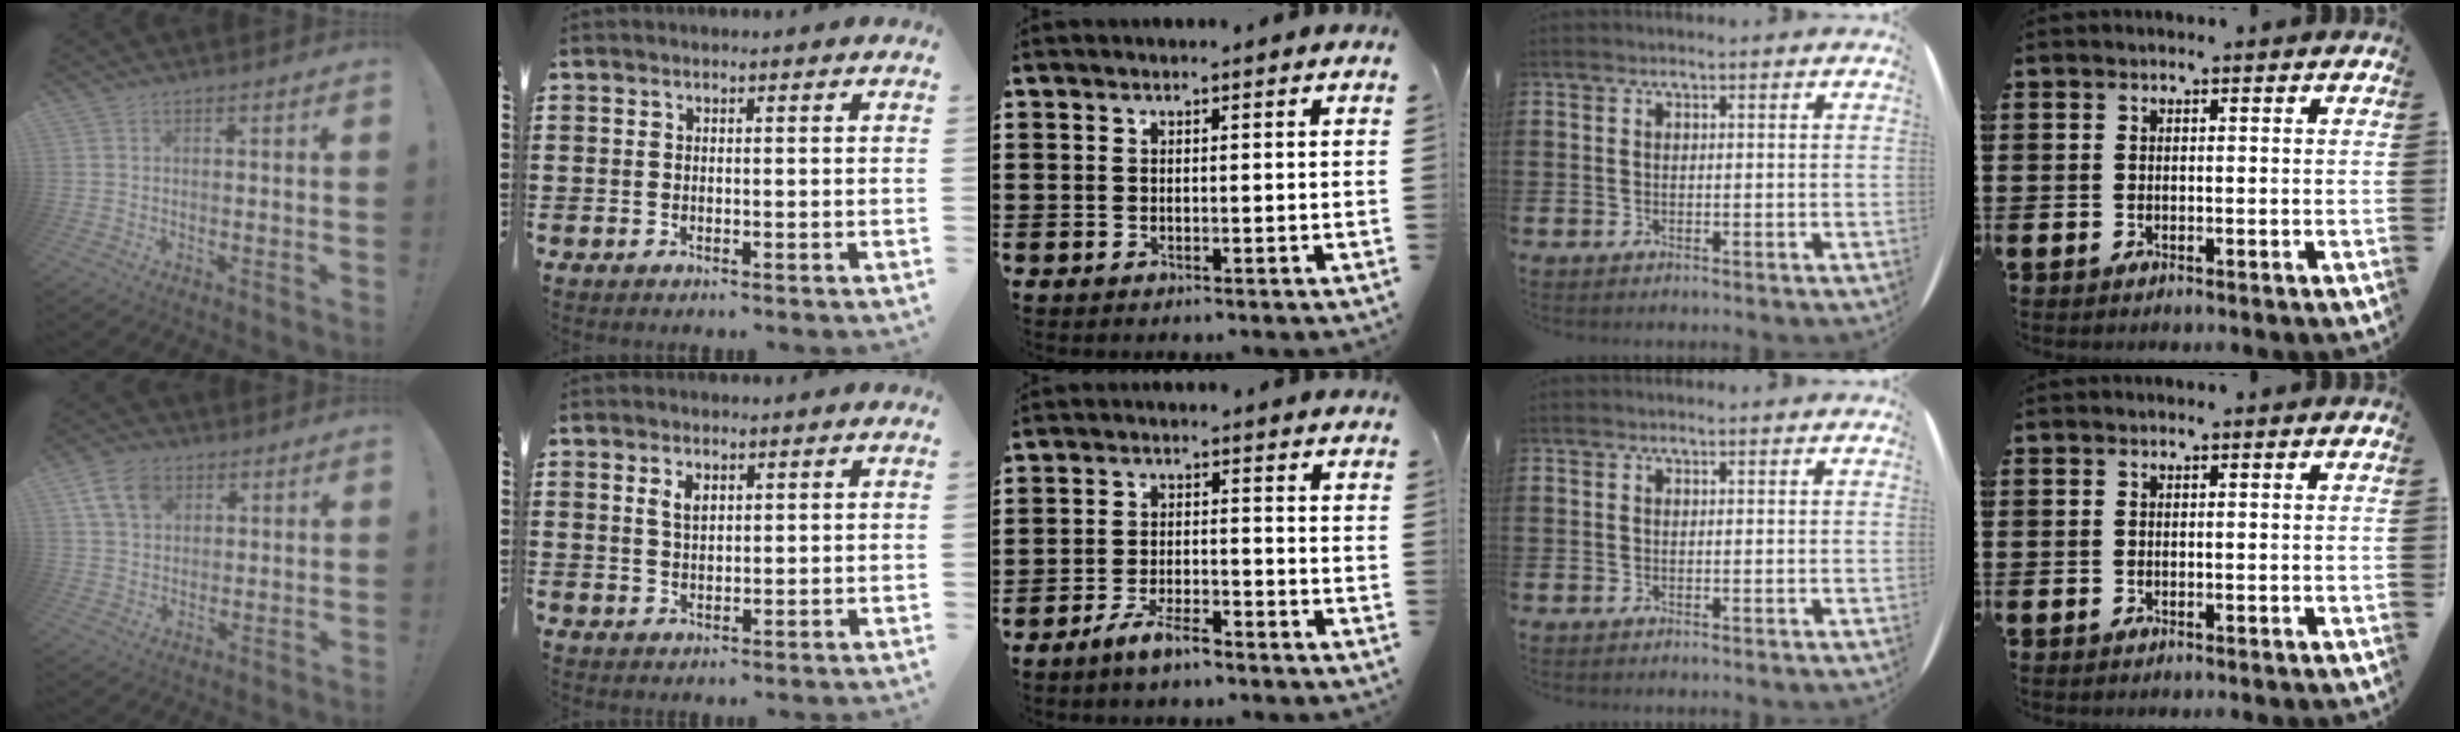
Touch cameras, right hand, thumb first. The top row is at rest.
{"thumb": {"total": 9.4, "force": [4.5, 6.6, 4.9], "torque": [-0.077, -0.010, 0.089]}, "index": {"total": 2.3, "force": [1.2, 1.3, 1.6], "torque": [-0.036, 0.003, 0.021]}, "middle": {"total": 4.6, "force": [-3.8, 1.0, 2.4], "torque": [-0.052, 0.003, -0.074]}}